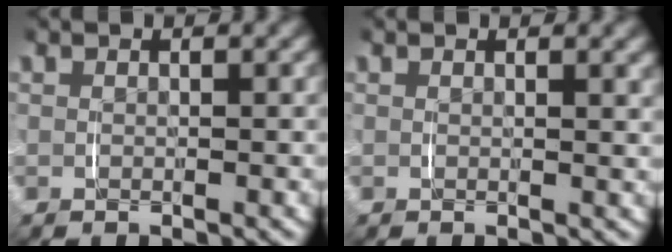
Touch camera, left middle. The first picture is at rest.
{"total": 0.9, "force": [0.6, 0.0, 0.6], "torque": [-0.006, 0.001, 0.008]}